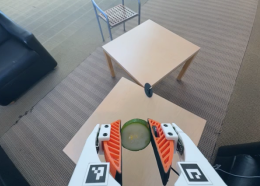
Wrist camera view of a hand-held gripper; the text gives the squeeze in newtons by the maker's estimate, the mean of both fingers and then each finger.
{"total": 11.6, "left": 12.4, "right": 10.8}